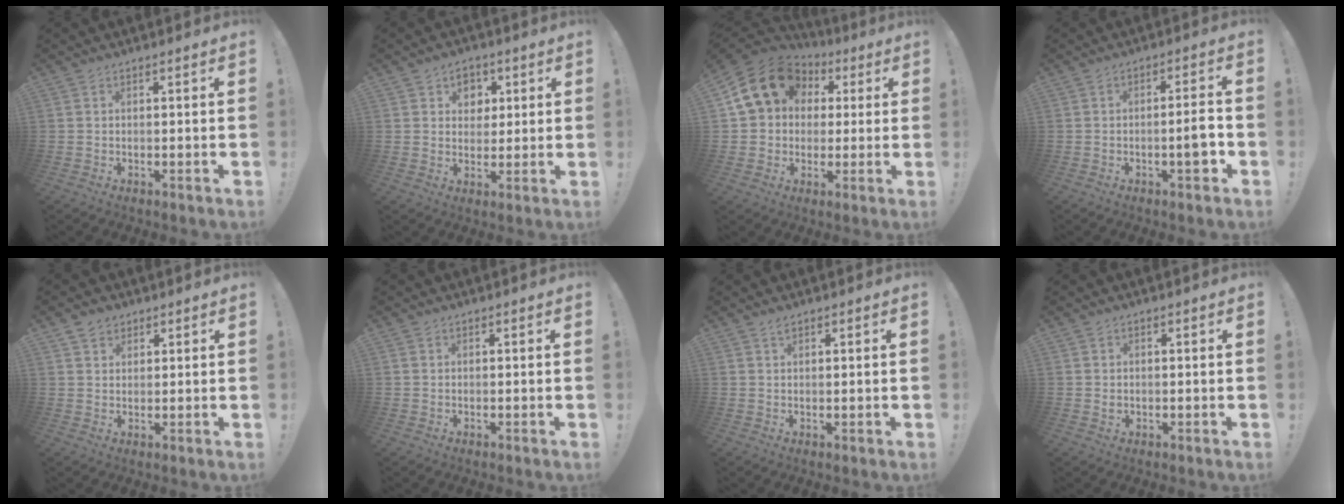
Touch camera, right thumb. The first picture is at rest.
{"total": 6.3, "force": [2.4, 5.6, 1.4], "torque": [-0.011, -0.018, 0.044]}
{"total": 17.8, "force": [6.0, 14.1, 9.0], "torque": [-0.138, -0.015, 0.120]}
{"total": 6.5, "force": [-2.3, 1.3, 6.0], "torque": [-0.080, 0.005, -0.037]}
{"total": 3.5, "force": [2.6, 2.3, 0.7], "torque": [-0.007, -0.011, 0.046]}
{"total": 0.6, "force": [0.4, 0.5, 0.0], "torque": [0.000, 0.001, 0.007]}
{"total": 1.5, "force": [1.2, 0.4, 0.7], "torque": [0.001, -0.008, 0.018]}
{"total": 0.9, "force": [0.3, 0.8, 0.2], "torque": [0.003, 0.000, 0.003]}